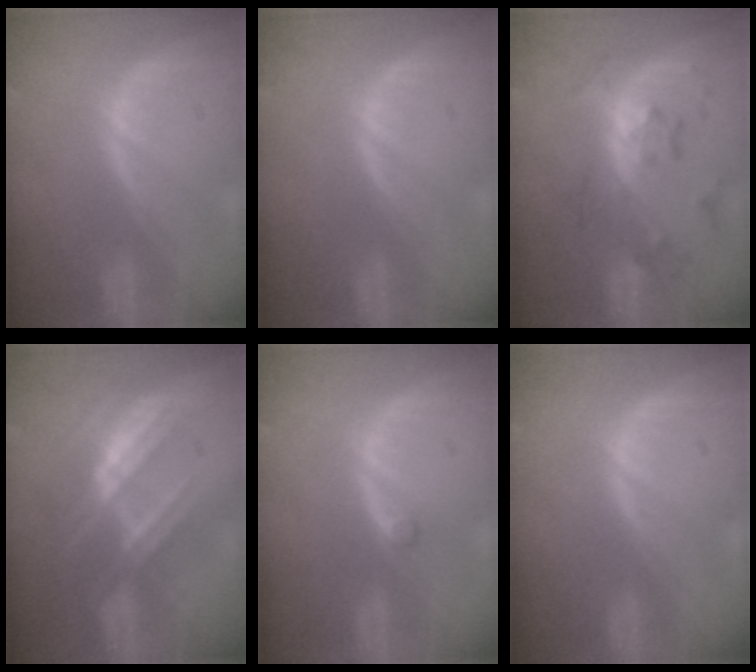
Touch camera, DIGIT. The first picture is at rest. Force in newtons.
{"total": 0.0}
{"total": 6.4, "press": 6.4, "slide": 0.2}
{"total": 7.3, "press": 6.8, "slide": 2.7}
{"total": 0.9, "press": 0.9, "slide": 0.2}
{"total": 0.0}